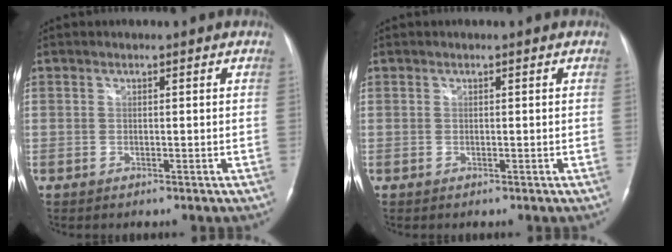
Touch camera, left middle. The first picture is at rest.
{"total": 0.0}